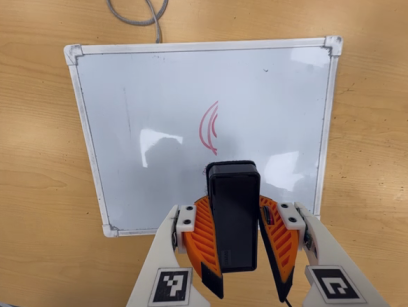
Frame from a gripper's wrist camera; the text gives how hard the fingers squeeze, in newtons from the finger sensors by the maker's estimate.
{"total": 11.2, "left": 10.6, "right": 11.8}